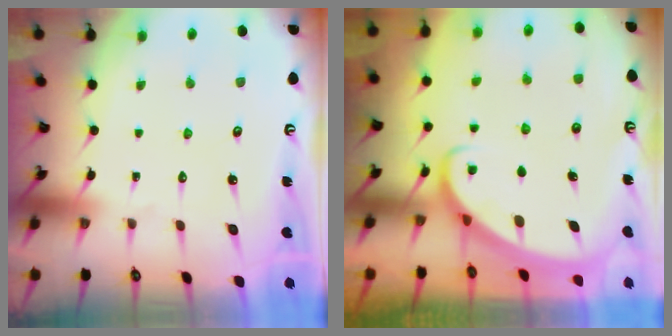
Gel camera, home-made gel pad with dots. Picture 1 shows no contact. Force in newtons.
{"total": 2.8, "press": 2.8, "slide": 0.3}